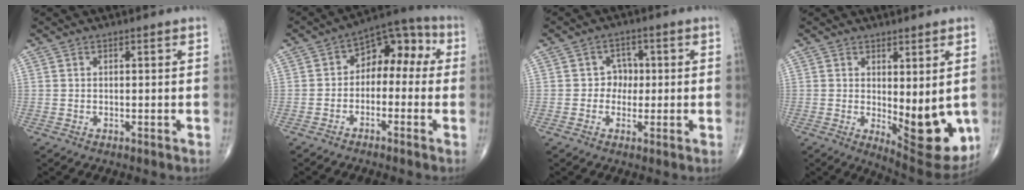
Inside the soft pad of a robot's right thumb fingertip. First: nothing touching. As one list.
[{"total": 9.5, "force": [-0.3, 6.4, 7.0], "torque": [-0.058, 0.050, -0.024]}, {"total": 3.5, "force": [-0.1, 3.2, 1.5], "torque": [0.008, 0.011, -0.011]}, {"total": 12.5, "force": [-1.2, 5.0, 11.4], "torque": [-0.122, -0.029, -0.001]}]